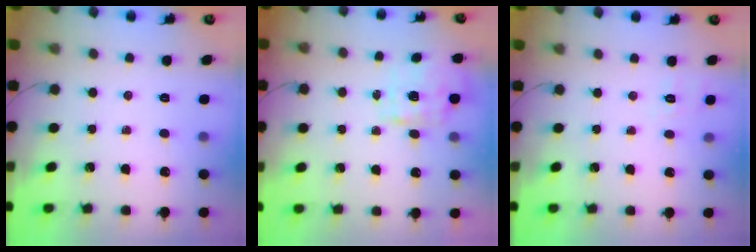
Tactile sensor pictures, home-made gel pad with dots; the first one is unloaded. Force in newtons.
{"total": 1.9, "press": 1.9, "slide": 0.5}
{"total": 4.5, "press": 4.1, "slide": 2.0}